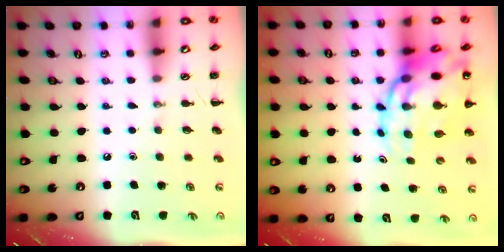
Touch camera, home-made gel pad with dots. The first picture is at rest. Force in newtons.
{"total": 17.7, "press": 16.9, "slide": 5.1}